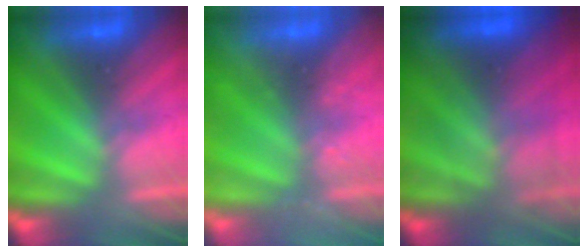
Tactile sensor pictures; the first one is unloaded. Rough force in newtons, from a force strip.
{"total": 2.3}
{"total": 7.7}